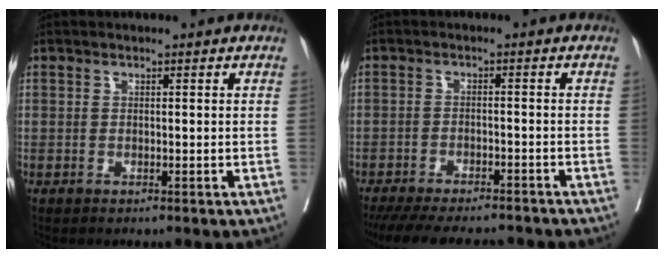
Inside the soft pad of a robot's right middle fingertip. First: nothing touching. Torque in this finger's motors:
{"motor_torque": [1.10, -1.04, 0.58, 0.17]}